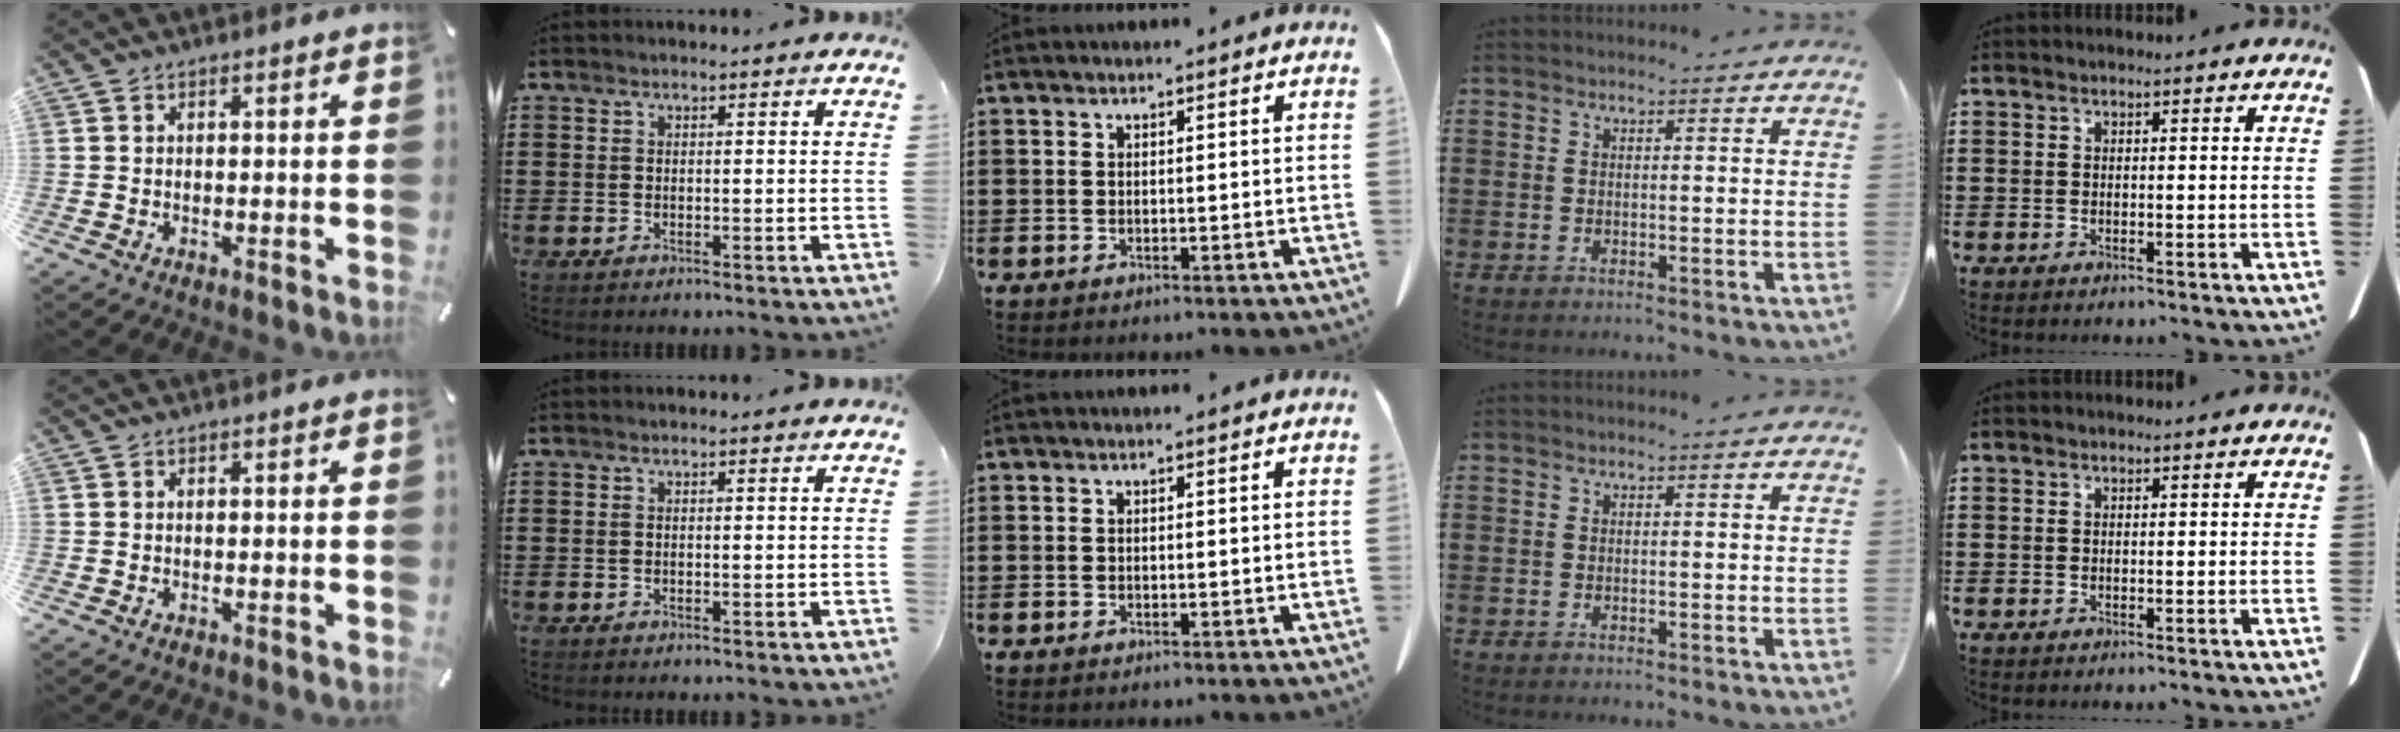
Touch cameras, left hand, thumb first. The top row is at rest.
{}